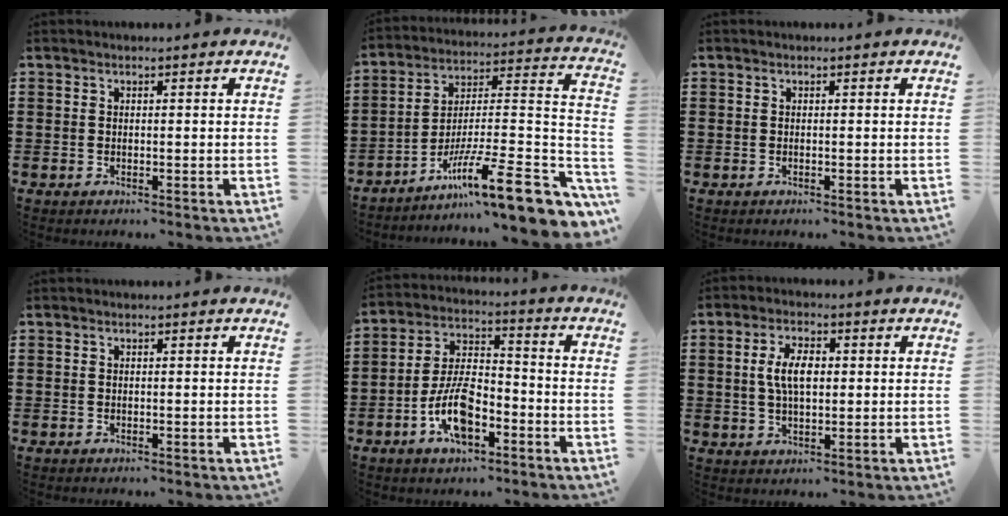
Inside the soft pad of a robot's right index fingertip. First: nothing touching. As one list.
[{"total": 14.7, "force": [-9.1, 2.6, 11.2], "torque": [-0.167, 0.014, -0.158]}, {"total": 0.0}, {"total": 0.0}, {"total": 9.2, "force": [-4.0, 4.4, 7.0], "torque": [-0.154, 0.005, -0.077]}, {"total": 5.8, "force": [0.6, 2.8, 5.0], "torque": [-0.110, 0.009, 0.006]}]